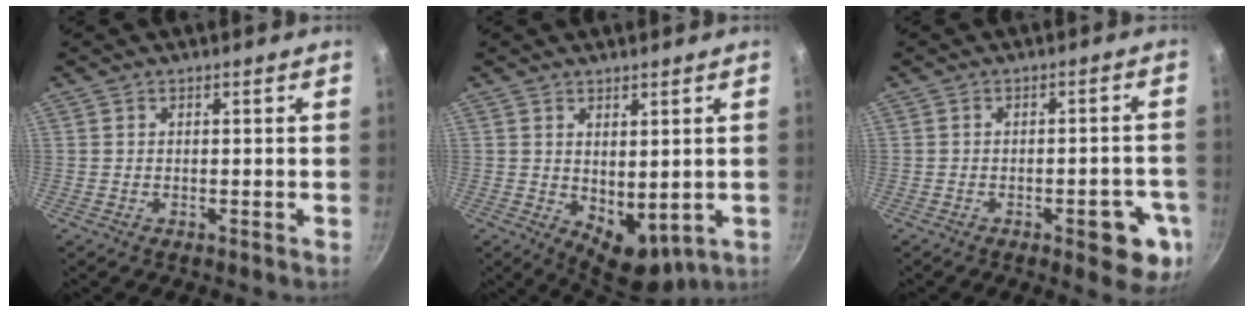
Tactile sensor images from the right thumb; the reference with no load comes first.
{"total": 7.5, "force": [0.8, 4.4, 6.0], "torque": [-0.062, -0.023, 0.031]}
{"total": 9.3, "force": [-3.5, 3.7, 7.8], "torque": [-0.063, 0.014, -0.039]}